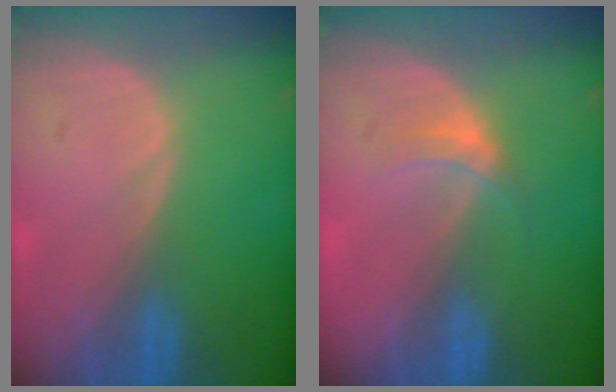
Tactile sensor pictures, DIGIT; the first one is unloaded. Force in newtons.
{"total": 2.6, "press": 2.2, "slide": 1.4}